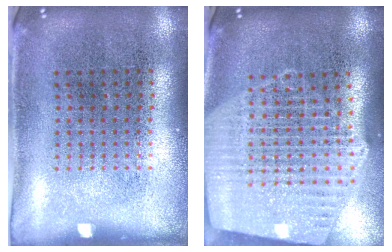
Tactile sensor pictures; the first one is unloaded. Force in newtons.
{"total": 2.7, "press": 2.3, "slide": 1.5}